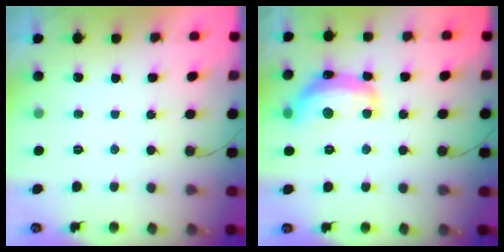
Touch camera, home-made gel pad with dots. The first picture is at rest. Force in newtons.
{"total": 17.4, "press": 17.4, "slide": 1.1}